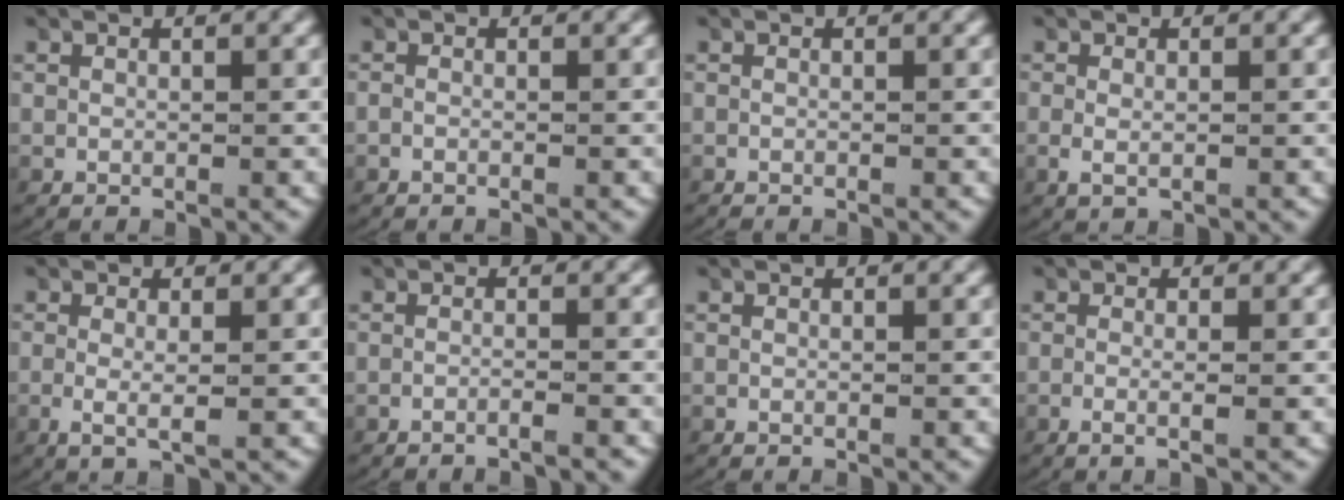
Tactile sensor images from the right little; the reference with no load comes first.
{"total": 0.6, "force": [-0.4, 0.3, 0.2], "torque": [-0.007, -0.001, -0.009]}
{"total": 0.0}
{"total": 1.1, "force": [0.0, 0.6, 1.0], "torque": [-0.031, -0.012, 0.007]}
{"total": 1.9, "force": [-0.2, 0.5, 1.8], "torque": [-0.052, -0.015, 0.003]}
{"total": 1.1, "force": [-1.0, -0.1, 0.4], "torque": [-0.009, 0.002, -0.022]}
{"total": 0.0}
{"total": 1.4, "force": [-0.7, 0.0, 1.3], "torque": [-0.036, -0.008, -0.010]}